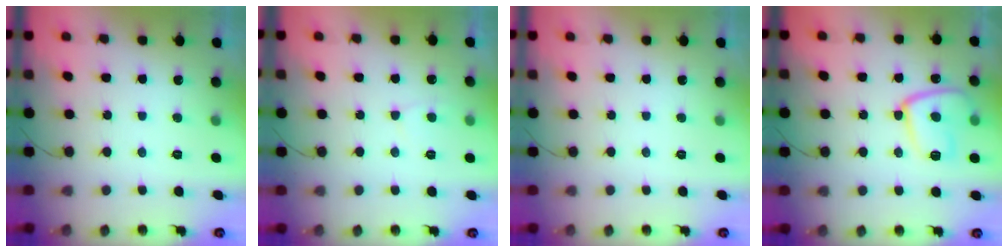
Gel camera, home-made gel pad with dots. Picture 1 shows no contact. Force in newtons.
{"total": 3.6, "press": 3.6, "slide": 0.3}
{"total": 0.0}
{"total": 13.1, "press": 13.1, "slide": 1.2}